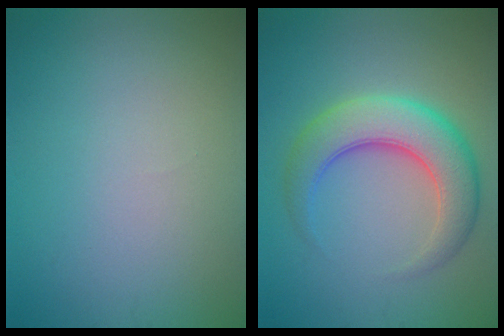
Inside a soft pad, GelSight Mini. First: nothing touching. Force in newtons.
{"total": 6.6, "press": 6.6, "slide": 0.4}